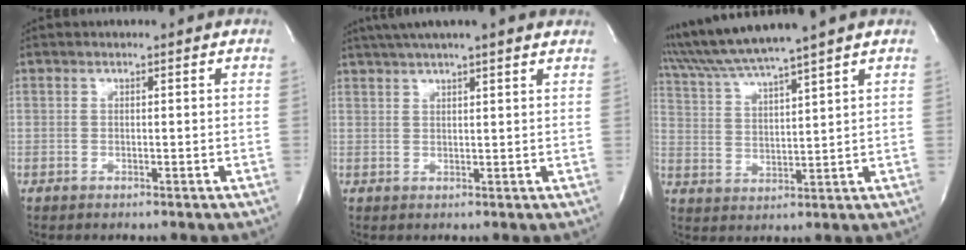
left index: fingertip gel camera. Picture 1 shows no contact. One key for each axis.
{"total": 11.5, "fx": 9.5, "fy": 0.8, "fz": 6.4, "tx": -0.109, "ty": 0.037, "tz": 0.125}
{"total": 10.1, "fx": 8.8, "fy": -2.0, "fz": 4.7, "tx": -0.090, "ty": 0.010, "tz": 0.164}